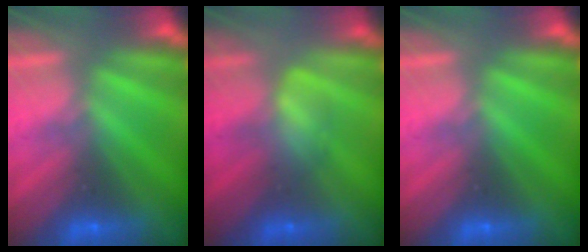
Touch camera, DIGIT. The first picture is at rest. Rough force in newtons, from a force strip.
{"total": 2.8}
{"total": 0.0}